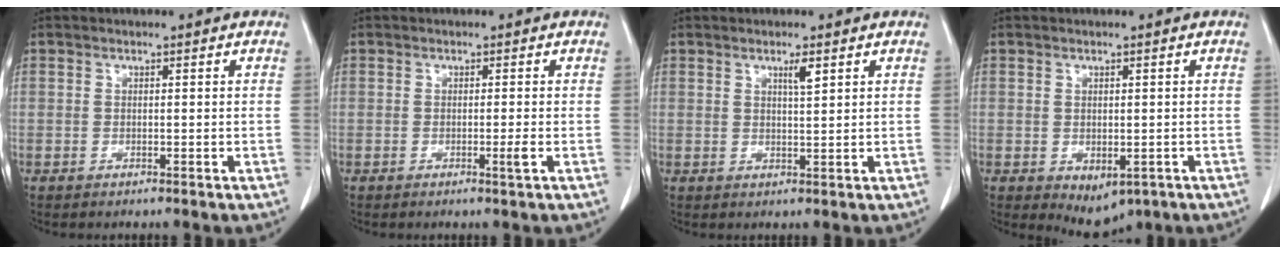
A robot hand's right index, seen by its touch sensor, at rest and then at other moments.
{"total": 1.4, "force": [-0.5, -0.3, 1.2], "torque": [-0.020, -0.005, -0.009]}
{"total": 2.1, "force": [1.2, 0.1, 1.8], "torque": [-0.033, -0.003, 0.021]}
{"total": 4.5, "force": [-2.0, 2.7, 3.0], "torque": [-0.034, -0.006, -0.013]}